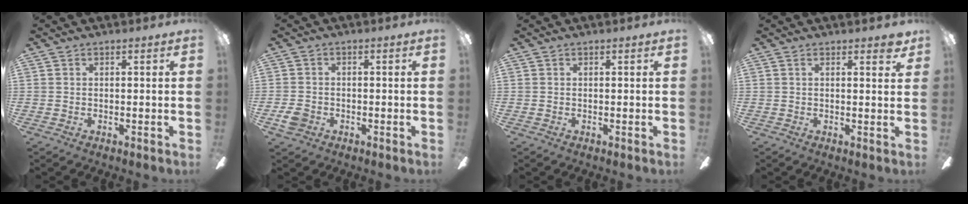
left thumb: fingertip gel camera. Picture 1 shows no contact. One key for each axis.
{"total": 3.6, "fx": -1.8, "fy": 2.9, "fz": 1.3, "tx": -0.040, "ty": 0.002, "tz": -0.037}
{"total": 0.0}
{"total": 2.1, "fx": 1.6, "fy": 0.6, "fz": 1.3, "tx": -0.004, "ty": -0.007, "tz": 0.022}